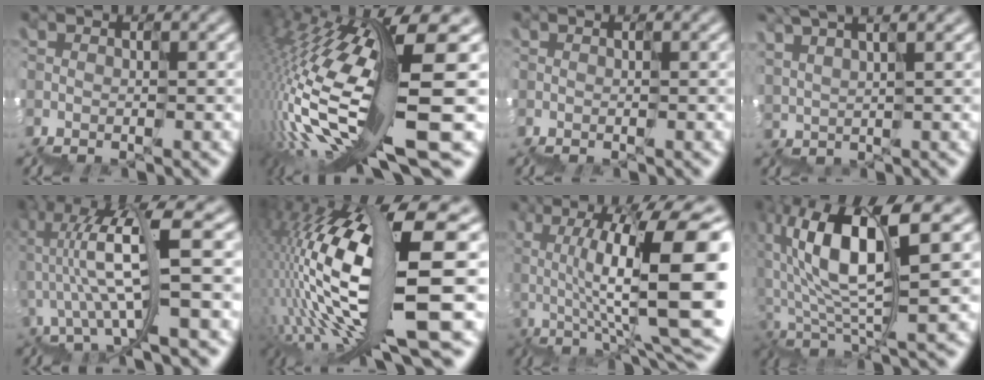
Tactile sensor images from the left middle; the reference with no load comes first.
{"total": 14.5, "force": [0.2, 1.8, 14.3], "torque": [-0.270, -0.007, 0.030]}
{"total": 0.0}
{"total": 4.9, "force": [3.4, 1.3, 3.2], "torque": [-0.004, 0.028, 0.060]}
{"total": 9.4, "force": [2.1, 2.3, 8.8], "torque": [-0.167, 0.025, 0.053]}
{"total": 15.1, "force": [1.2, 2.7, 14.8], "torque": [-0.259, 0.018, 0.043]}
{"total": 11.3, "force": [1.6, 3.9, 10.5], "torque": [-0.152, 0.018, 0.038]}
{"total": 9.1, "force": [1.2, 2.6, 8.6], "torque": [-0.155, 0.022, 0.027]}